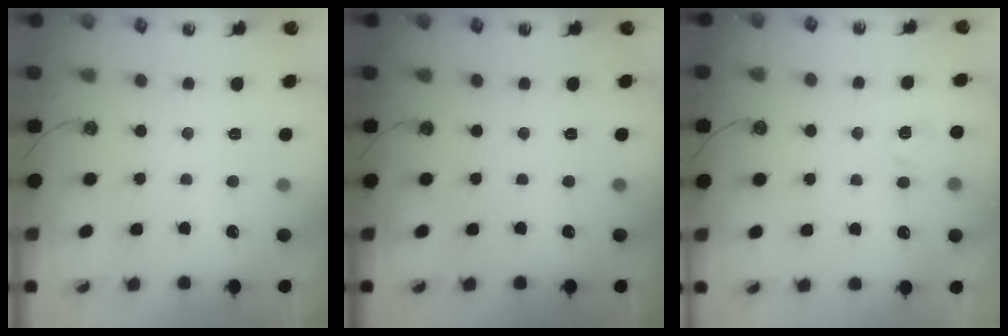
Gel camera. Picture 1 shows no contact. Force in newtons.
{"total": 0.0}
{"total": 4.7, "press": 4.7, "slide": 0.5}